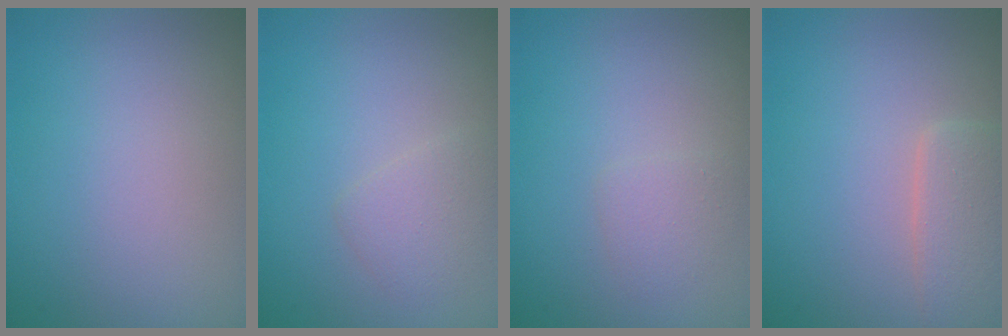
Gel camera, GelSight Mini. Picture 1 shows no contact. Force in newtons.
{"total": 1.7, "press": 1.7, "slide": 0.2}
{"total": 1.2, "press": 1.2, "slide": 0.0}
{"total": 2.8, "press": 2.8, "slide": 0.2}